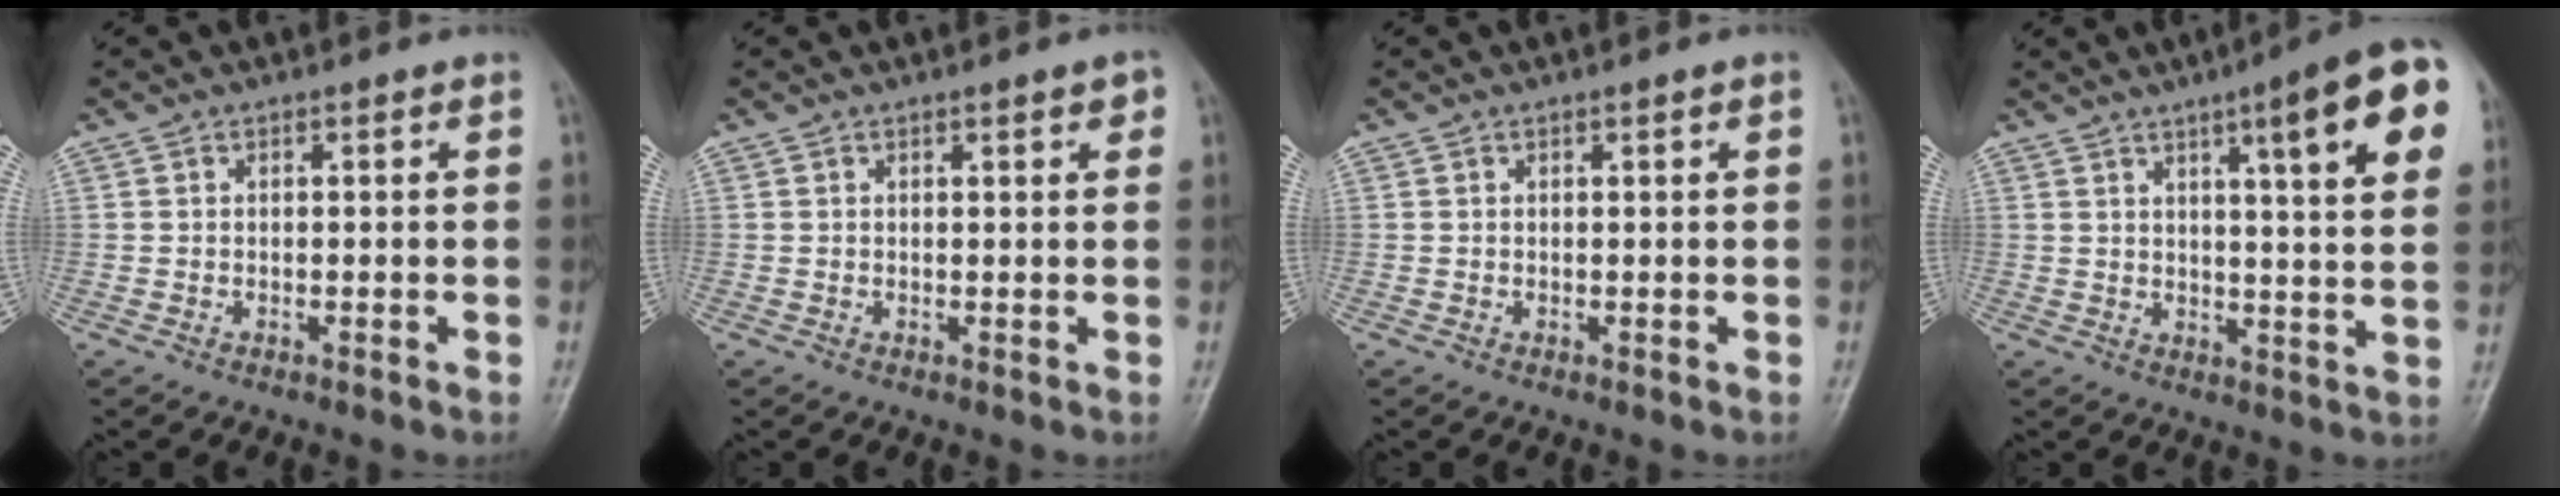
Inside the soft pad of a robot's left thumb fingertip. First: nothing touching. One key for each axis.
{"total": 2.0, "fx": 1.1, "fy": 0.5, "fz": 1.6, "tx": -0.016, "ty": -0.002, "tz": 0.012}
{"total": 0.6, "fx": 0.3, "fy": 0.1, "fz": 0.5, "tx": -0.009, "ty": 0.000, "tz": 0.004}
{"total": 16.1, "fx": 6.8, "fy": 2.7, "fz": 14.4, "tx": -0.170, "ty": -0.016, "tz": 0.083}